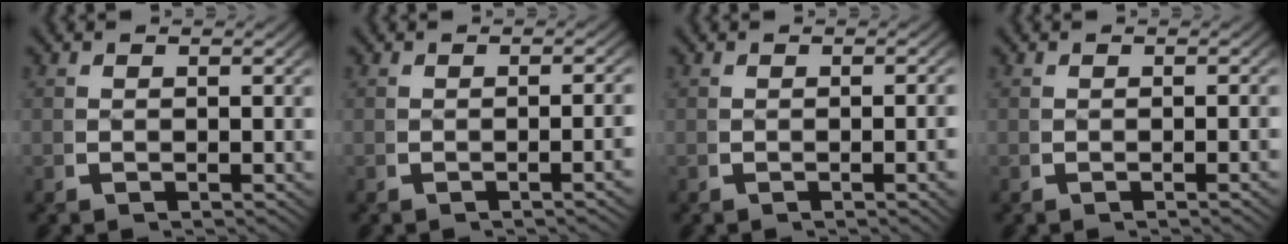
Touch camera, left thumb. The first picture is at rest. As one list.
[{"total": 1.7, "force": [-0.6, 0.0, 1.6], "torque": [-0.026, 0.007, -0.010]}, {"total": 1.3, "force": [-0.3, 0.0, 1.3], "torque": [-0.022, 0.005, -0.006]}, {"total": 0.7, "force": [-0.3, -0.1, 0.7], "torque": [-0.013, 0.006, -0.005]}]